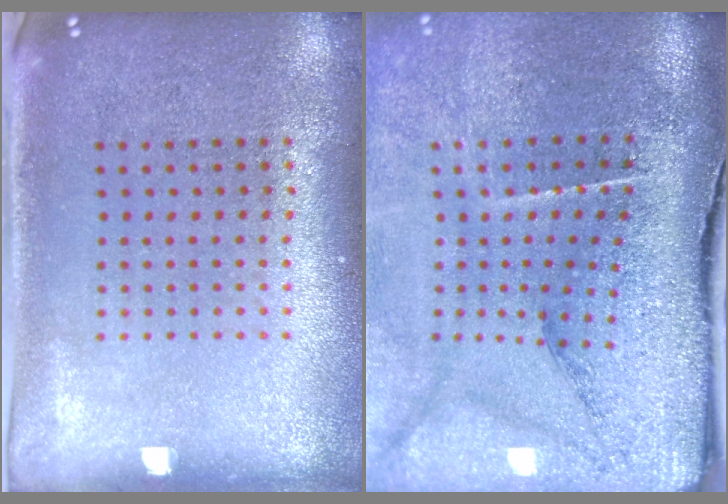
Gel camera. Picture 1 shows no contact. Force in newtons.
{"total": 4.9, "press": 3.8, "slide": 3.1}